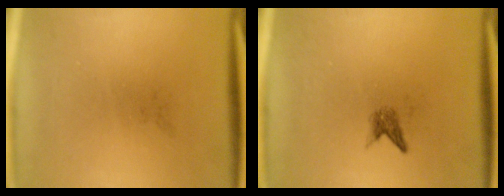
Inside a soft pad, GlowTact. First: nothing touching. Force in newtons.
{"total": 1.3}